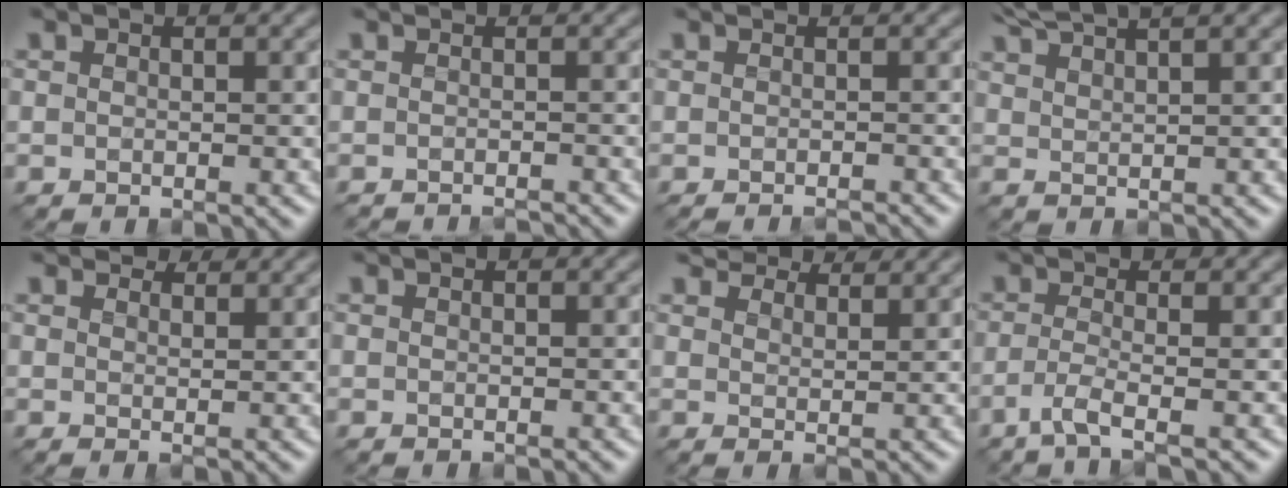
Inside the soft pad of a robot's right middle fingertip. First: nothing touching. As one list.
[{"total": 1.8, "force": [-1.6, 0.3, 0.8], "torque": [0.006, -0.008, -0.025]}, {"total": 2.3, "force": [-1.5, 0.6, 1.6], "torque": [-0.001, -0.004, -0.023]}, {"total": 4.3, "force": [3.7, 0.6, 2.2], "torque": [-0.030, 0.015, 0.058]}, {"total": 3.3, "force": [3.0, 1.0, 1.1], "torque": [-0.025, 0.003, 0.034]}, {"total": 0.0}, {"total": 5.7, "force": [5.3, 1.4, 1.7], "torque": [-0.039, -0.004, 0.082]}, {"total": 2.5, "force": [-1.3, 0.5, 2.1], "torque": [-0.036, -0.008, -0.040]}]